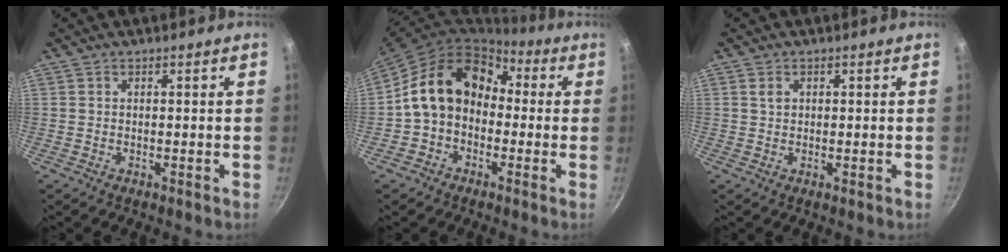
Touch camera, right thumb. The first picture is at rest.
{"total": 15.1, "force": [0.3, 11.8, 9.4], "torque": [-0.133, 0.058, -0.014]}
{"total": 1.5, "force": [0.5, 1.1, 1.0], "torque": [-0.014, 0.002, 0.008]}